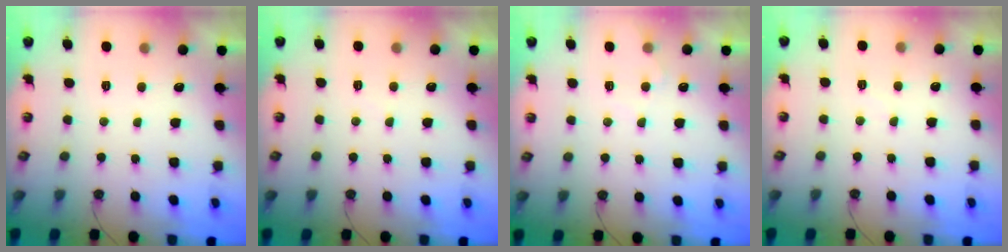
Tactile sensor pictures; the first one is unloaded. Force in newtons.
{"total": 3.6, "press": 3.6, "slide": 0.3}
{"total": 4.3, "press": 4.3, "slide": 0.5}
{"total": 4.1, "press": 4.1, "slide": 0.6}